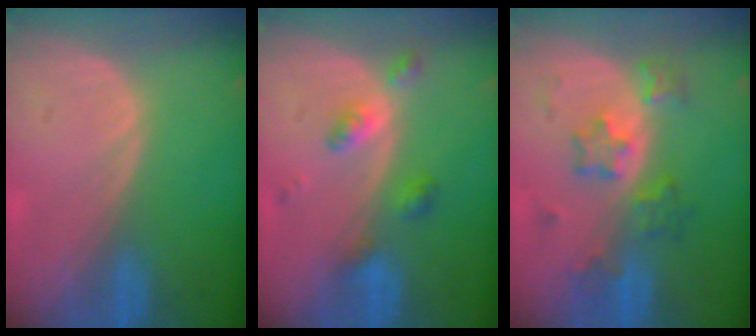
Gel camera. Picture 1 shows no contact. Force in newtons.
{"total": 4.2, "press": 4.1, "slide": 0.8}
{"total": 6.1, "press": 5.9, "slide": 1.2}